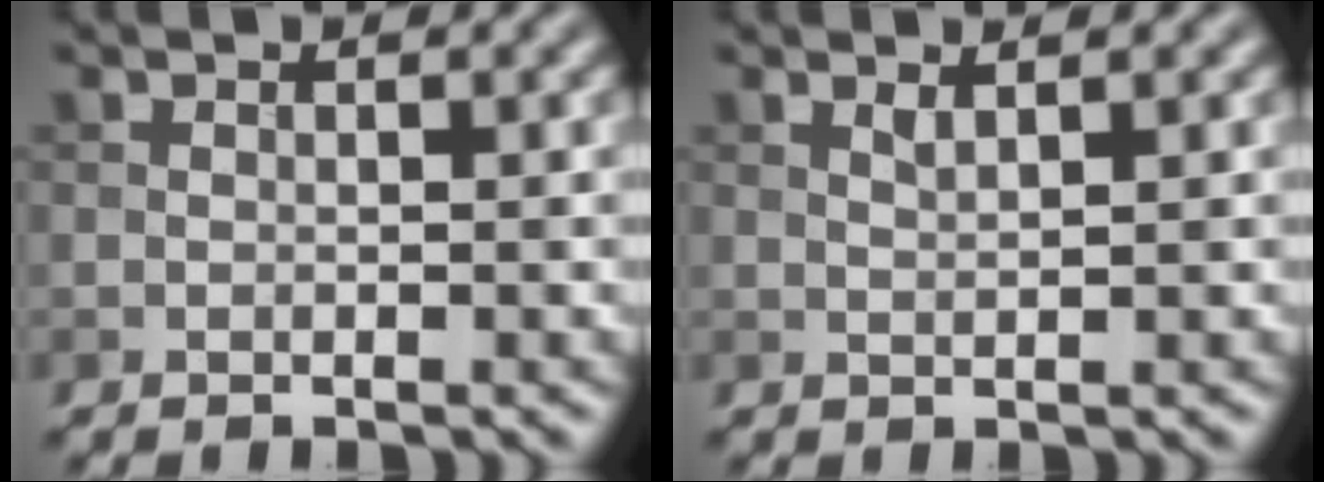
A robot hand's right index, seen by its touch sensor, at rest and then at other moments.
{"total": 0.9, "force": [0.7, 0.1, 0.7], "torque": [-0.013, 0.003, 0.011]}